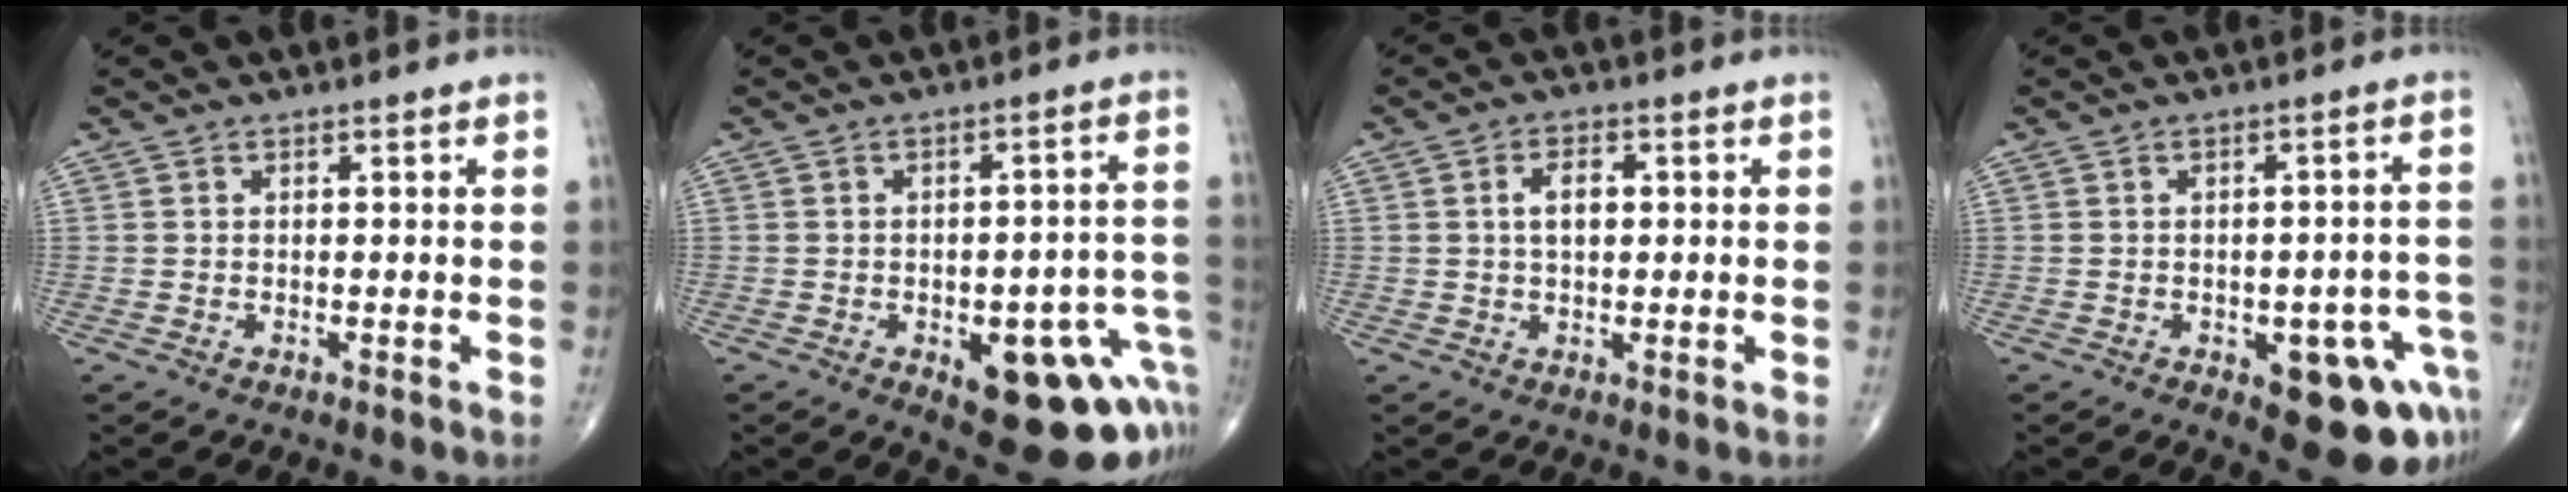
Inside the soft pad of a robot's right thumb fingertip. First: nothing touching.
{"total": 18.7, "force": [-6.5, 8.0, 15.5], "torque": [-0.120, 0.039, -0.059]}
{"total": 4.4, "force": [0.7, 2.6, 3.5], "torque": [-0.059, 0.005, 0.010]}
{"total": 13.1, "force": [-5.6, 6.0, 10.2], "torque": [-0.079, 0.033, -0.057]}